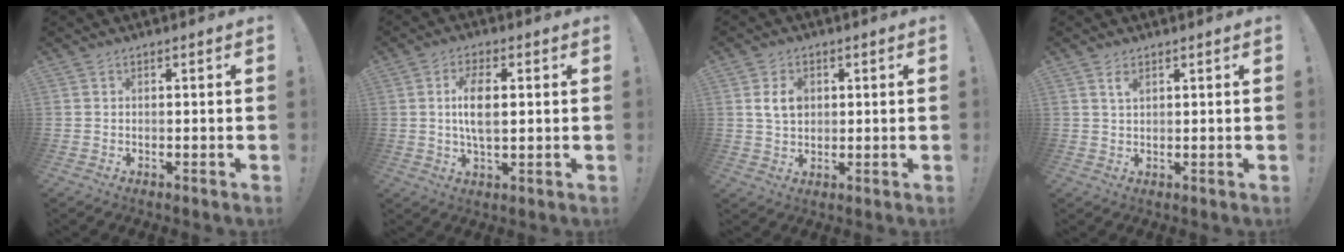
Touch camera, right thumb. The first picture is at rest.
{"total": 8.4, "force": [1.2, 3.8, 7.4], "torque": [-0.128, -0.005, 0.016]}
{"total": 6.3, "force": [1.4, 4.6, 4.0], "torque": [-0.073, 0.003, 0.025]}
{"total": 2.3, "force": [1.3, 1.0, 1.6], "torque": [-0.025, -0.004, 0.022]}